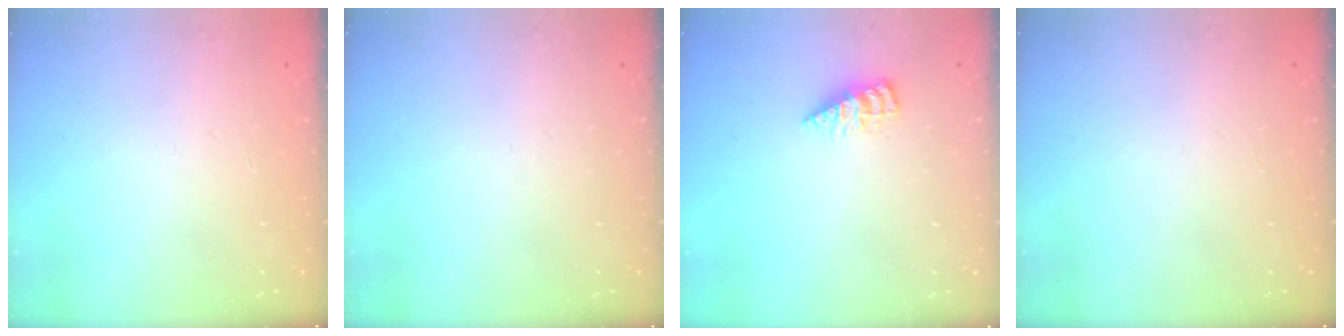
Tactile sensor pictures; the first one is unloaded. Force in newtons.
{"total": 0.0}
{"total": 2.4, "press": 2.4, "slide": 0.3}
{"total": 0.0}